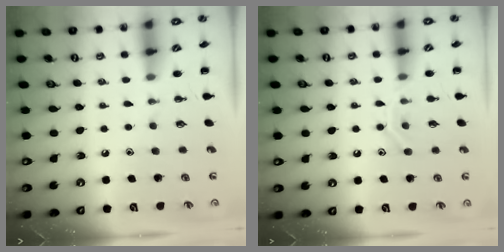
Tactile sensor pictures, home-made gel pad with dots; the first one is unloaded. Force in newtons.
{"total": 9.3, "press": 9.2, "slide": 1.6}